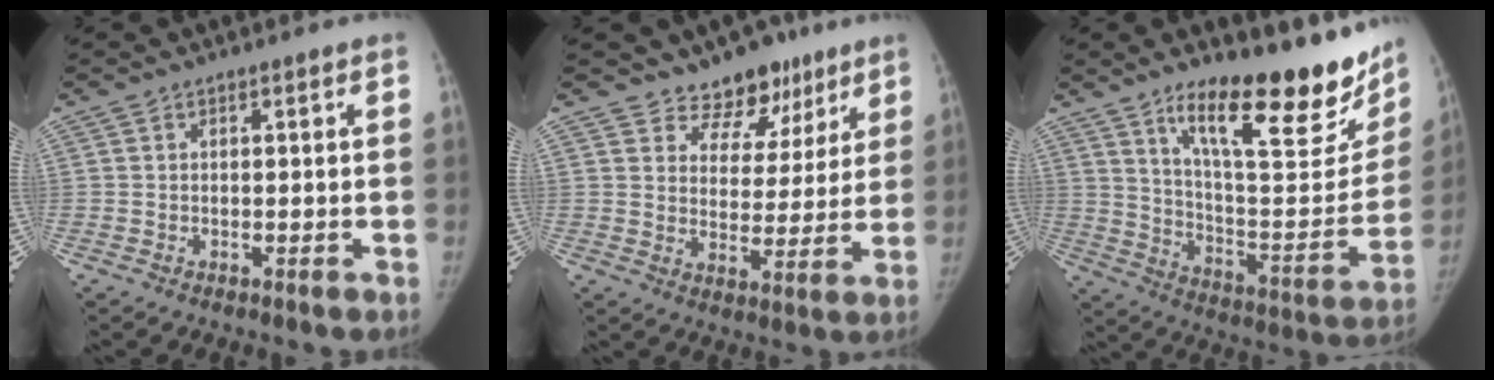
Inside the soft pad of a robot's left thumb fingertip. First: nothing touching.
{"total": 10.1, "force": [7.5, 6.3, 2.3], "torque": [0.015, -0.043, 0.112]}
{"total": 27.2, "force": [17.8, 8.0, 18.8], "torque": [-0.224, -0.093, 0.276]}